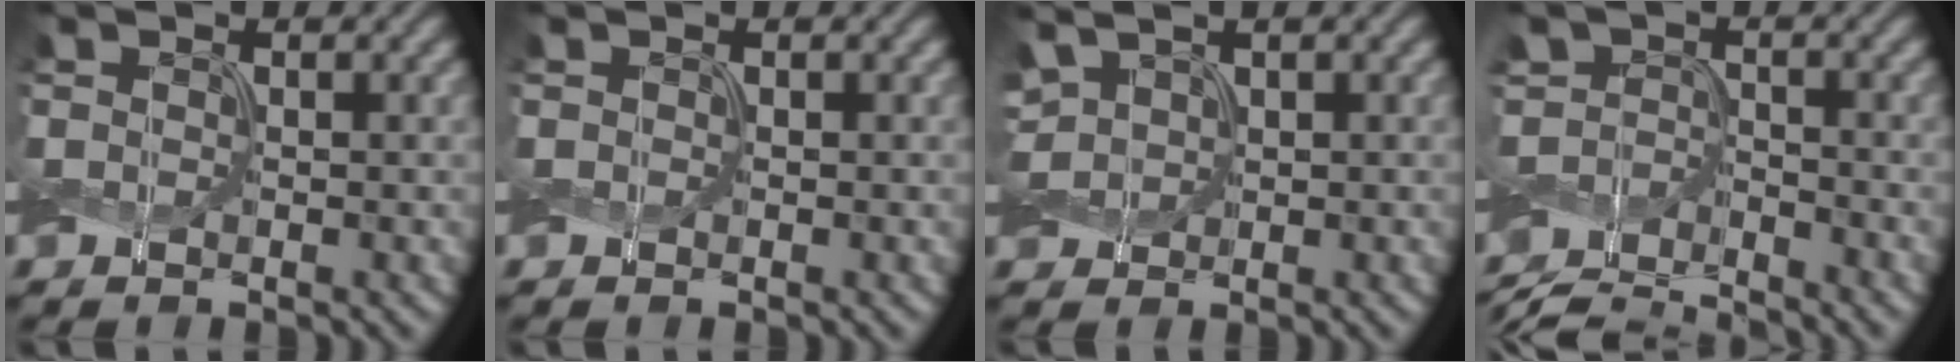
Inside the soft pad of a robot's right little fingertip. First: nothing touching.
{"total": 0.0}
{"total": 2.6, "force": [1.5, 1.5, 1.6], "torque": [-0.042, 0.012, 0.030]}
{"total": 5.2, "force": [-5.1, 0.8, 0.9], "torque": [-0.007, -0.010, -0.108]}